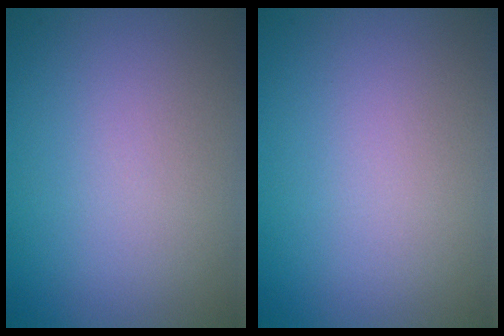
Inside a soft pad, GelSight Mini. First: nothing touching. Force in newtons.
{"total": 0.0}